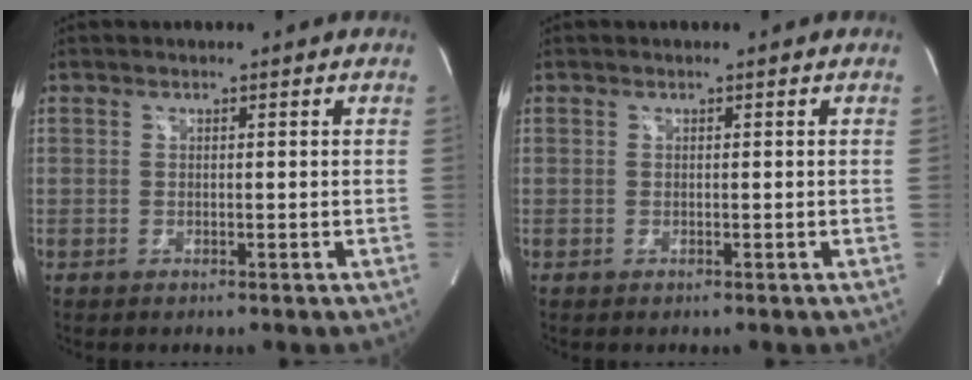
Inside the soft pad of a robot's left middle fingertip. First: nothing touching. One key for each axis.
{"total": 0.0}